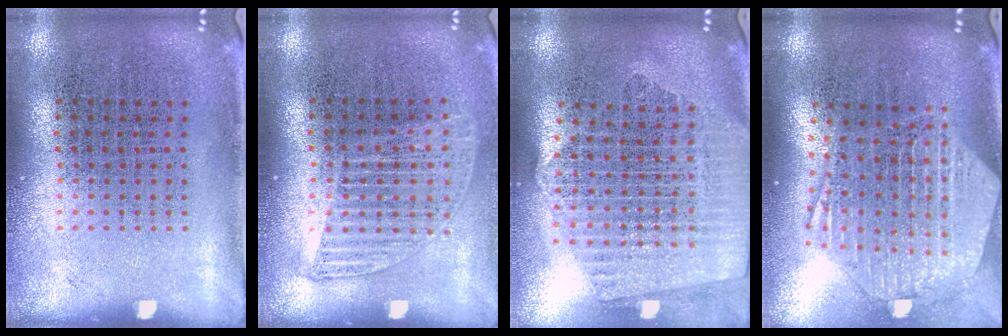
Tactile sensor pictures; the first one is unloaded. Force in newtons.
{"total": 1.2, "press": 1.1, "slide": 0.6}
{"total": 2.3, "press": 2.0, "slide": 1.1}
{"total": 2.8, "press": 2.3, "slide": 1.6}